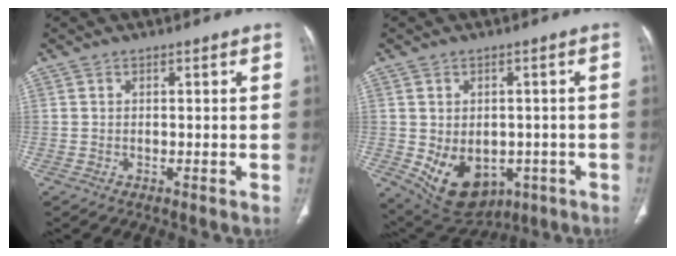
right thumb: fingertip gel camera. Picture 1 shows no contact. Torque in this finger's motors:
{"motor_torque": [-0.49, 0.66, -0.07, 0.11, 0.12]}